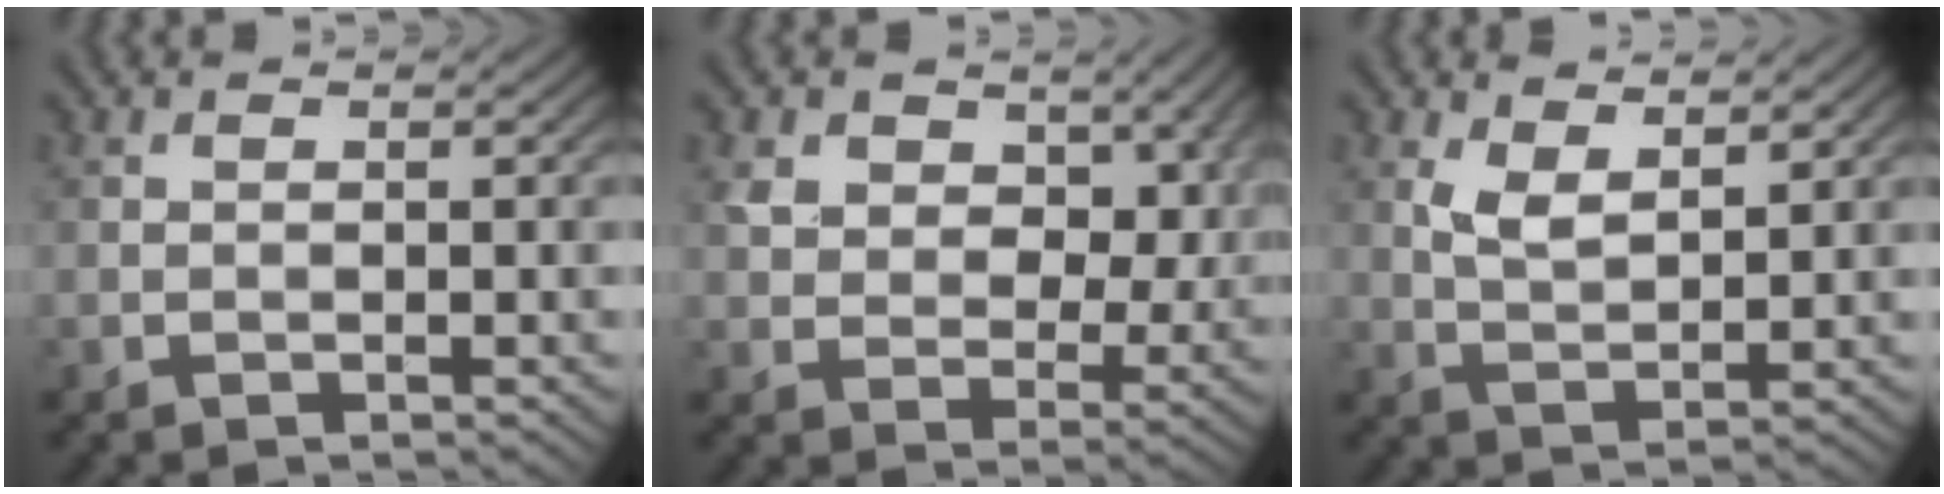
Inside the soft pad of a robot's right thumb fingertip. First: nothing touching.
{"total": 8.8, "force": [3.2, 6.2, 5.4], "torque": [-0.117, -0.007, 0.054]}
{"total": 3.6, "force": [2.1, 1.4, 2.6], "torque": [-0.067, -0.005, 0.045]}